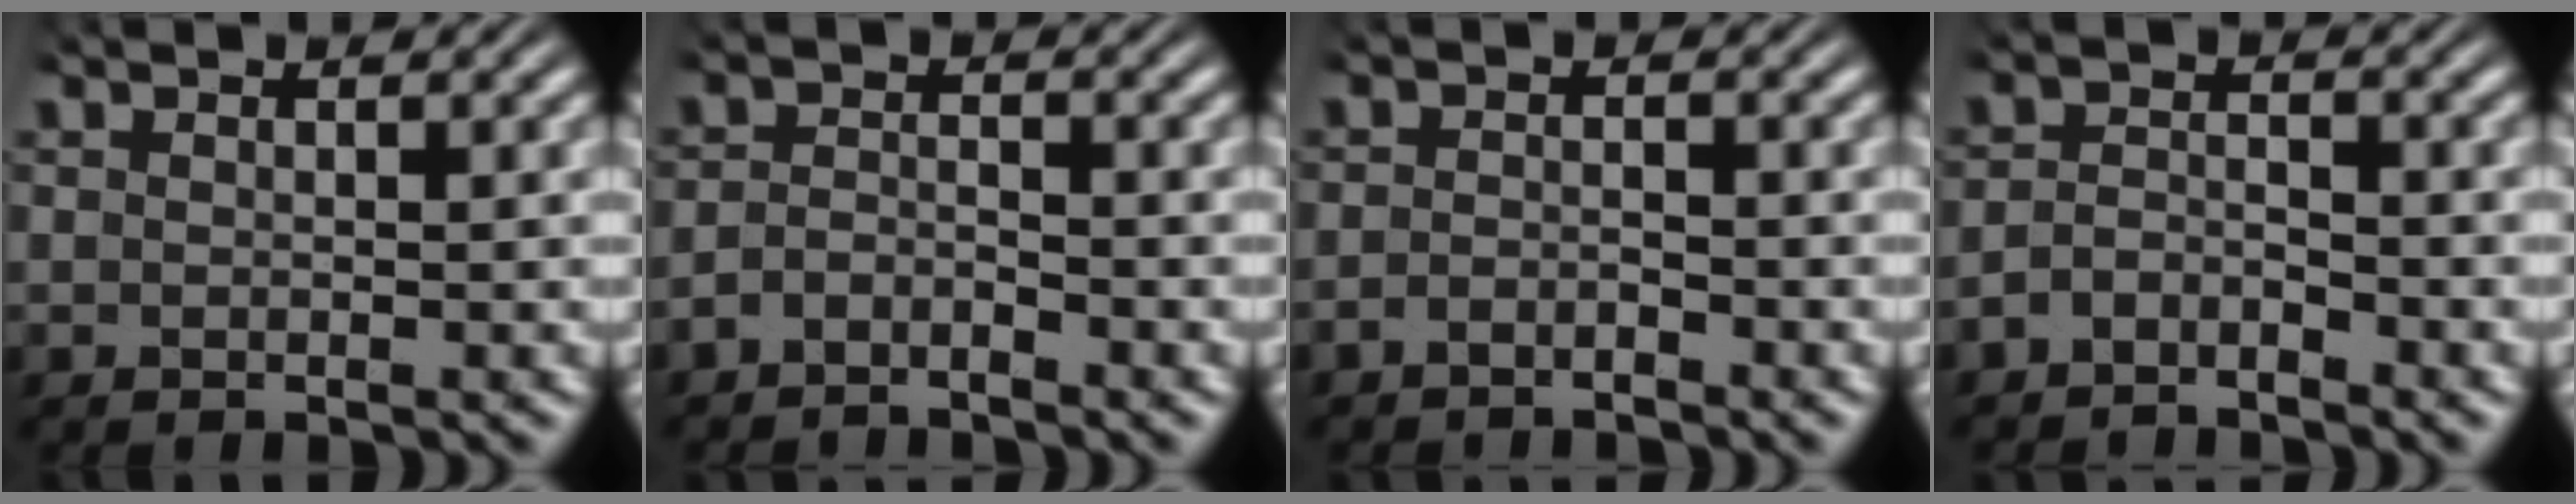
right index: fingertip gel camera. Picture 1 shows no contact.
{"total": 2.4, "force": [-2.3, 0.7, 0.4], "torque": [-0.011, -0.011, -0.038]}
{"total": 1.9, "force": [-1.8, 0.4, 0.2], "torque": [-0.004, -0.007, -0.032]}
{"total": 2.7, "force": [-2.4, 1.1, 0.6], "torque": [-0.011, -0.010, -0.041]}